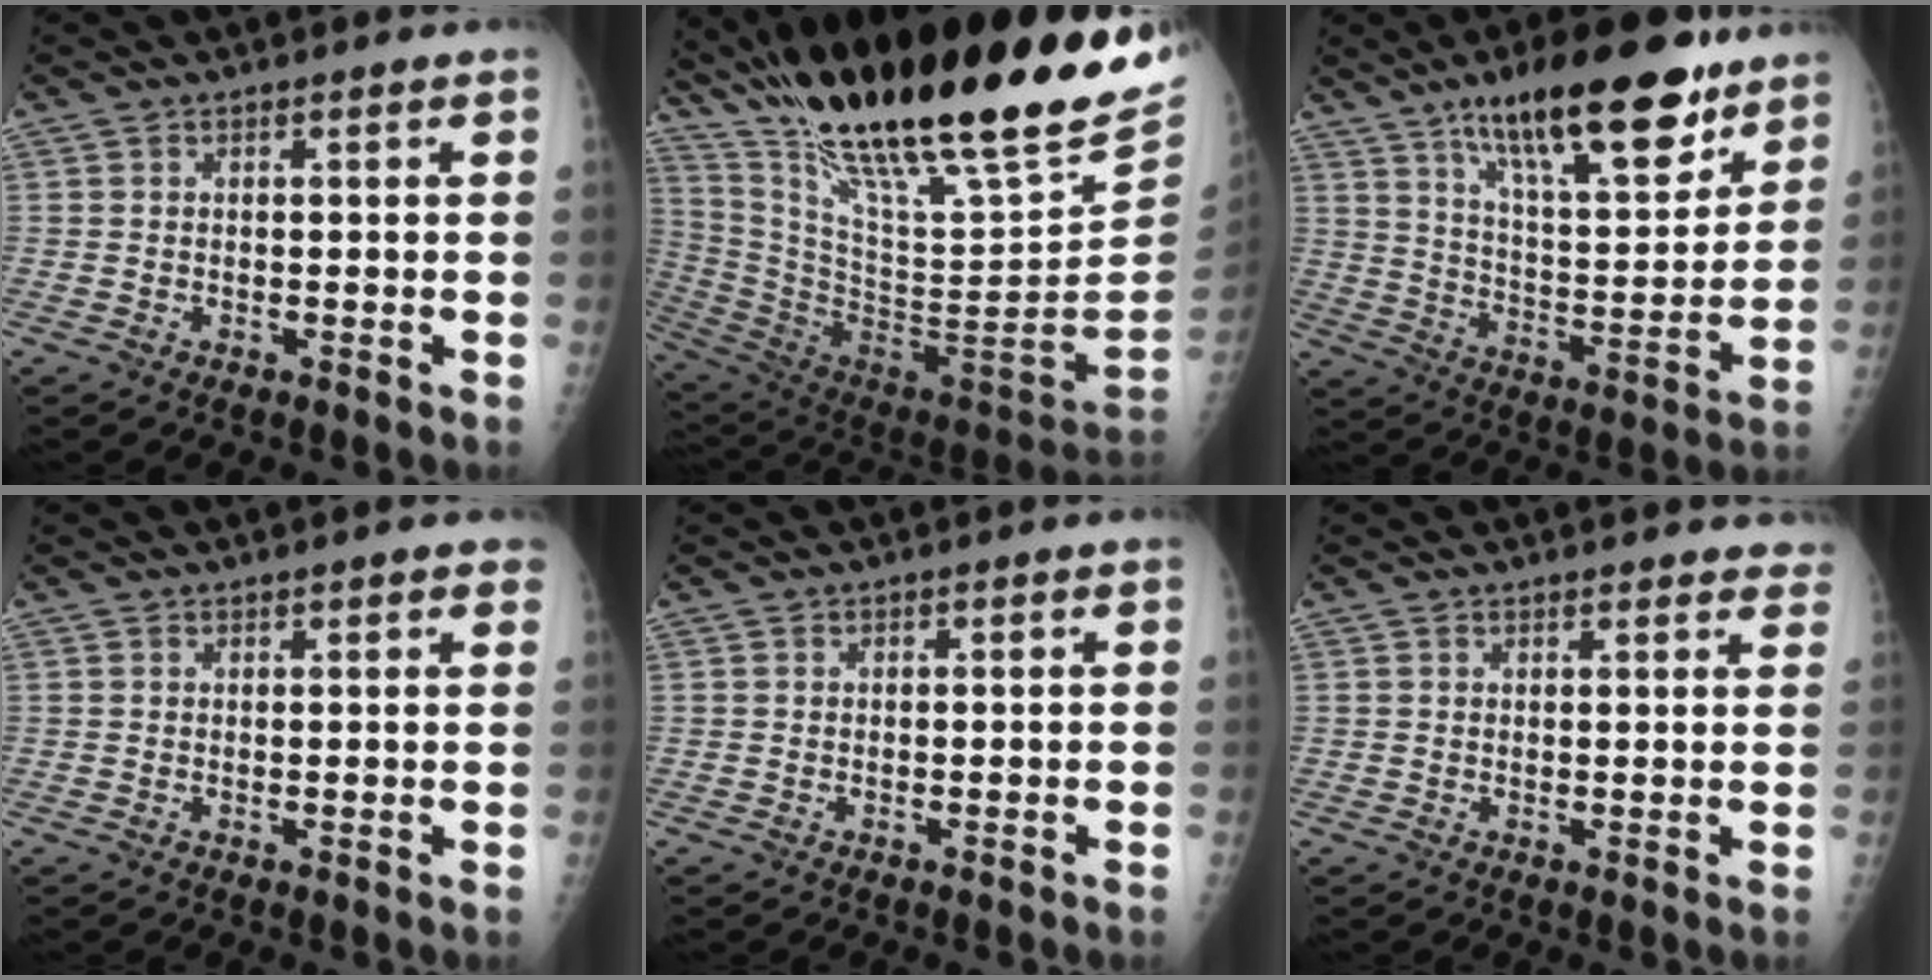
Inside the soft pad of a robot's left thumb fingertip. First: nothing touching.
{"total": 36.6, "force": [26.0, 7.7, 24.5], "torque": [-0.391, -0.103, 0.428]}
{"total": 21.7, "force": [14.2, 6.9, 15.0], "torque": [-0.199, -0.065, 0.230]}
{"total": 2.3, "force": [1.6, 0.8, 1.3], "torque": [-0.003, 0.000, 0.015]}
{"total": 0.0}
{"total": 4.9, "force": [4.5, 1.6, 1.2], "torque": [0.018, -0.014, 0.038]}